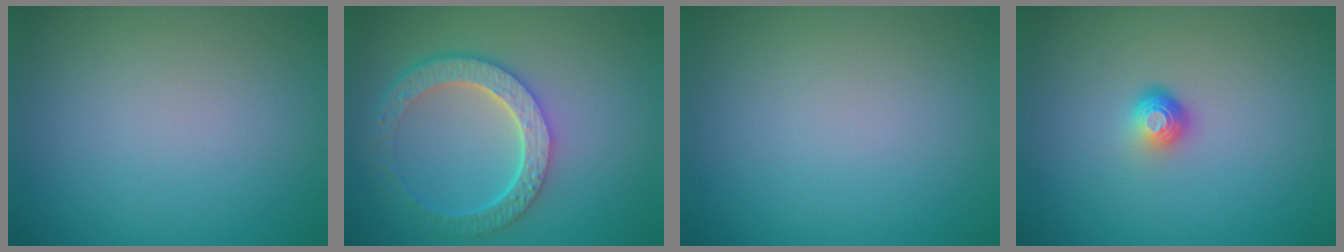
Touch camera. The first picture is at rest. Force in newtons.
{"total": 5.7, "press": 4.3, "slide": 3.7}
{"total": 0.0}
{"total": 1.7, "press": 1.2, "slide": 1.3}